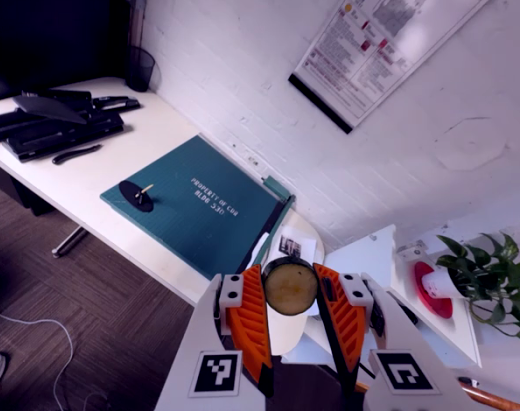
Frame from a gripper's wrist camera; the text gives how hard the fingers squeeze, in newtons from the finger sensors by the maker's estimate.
{"total": 9.1, "left": 8.6, "right": 9.7}